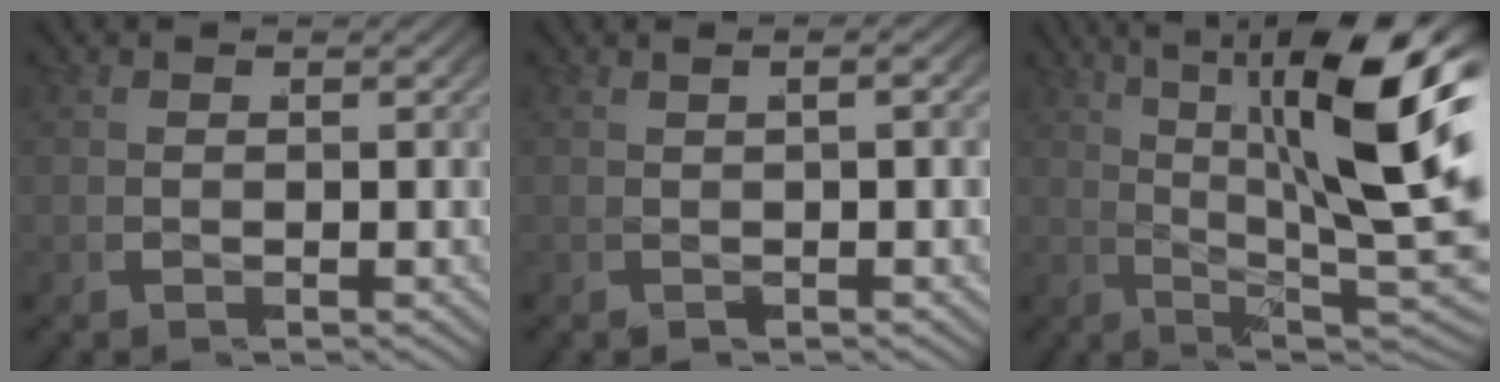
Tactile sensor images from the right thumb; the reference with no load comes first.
{"total": 3.5, "force": [0.6, 1.7, 3.0], "torque": [-0.040, 0.009, 0.001]}
{"total": 13.1, "force": [1.2, 5.8, 11.6], "torque": [-0.164, -0.031, 0.024]}